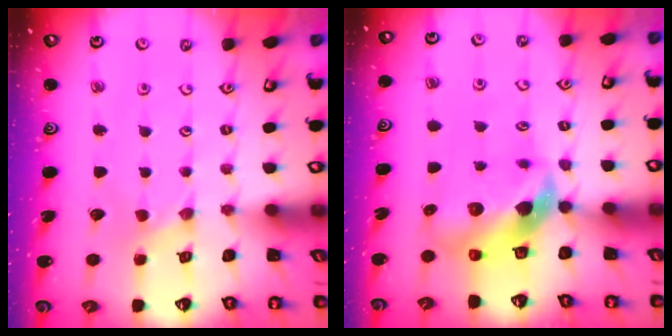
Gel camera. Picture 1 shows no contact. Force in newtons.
{"total": 9.9, "press": 9.8, "slide": 1.5}